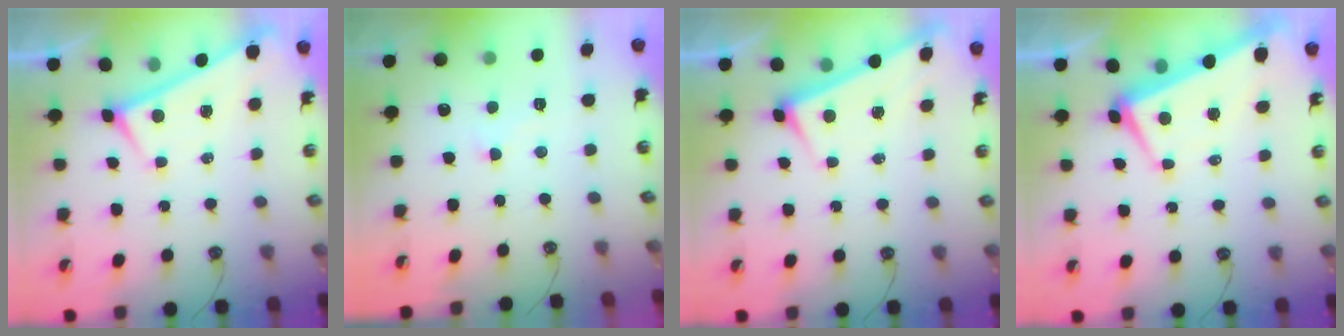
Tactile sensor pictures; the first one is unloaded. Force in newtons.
{"total": 2.5, "press": 2.5, "slide": 0.4}
{"total": 2.9, "press": 2.9, "slide": 0.1}
{"total": 1.7, "press": 1.3, "slide": 1.0}